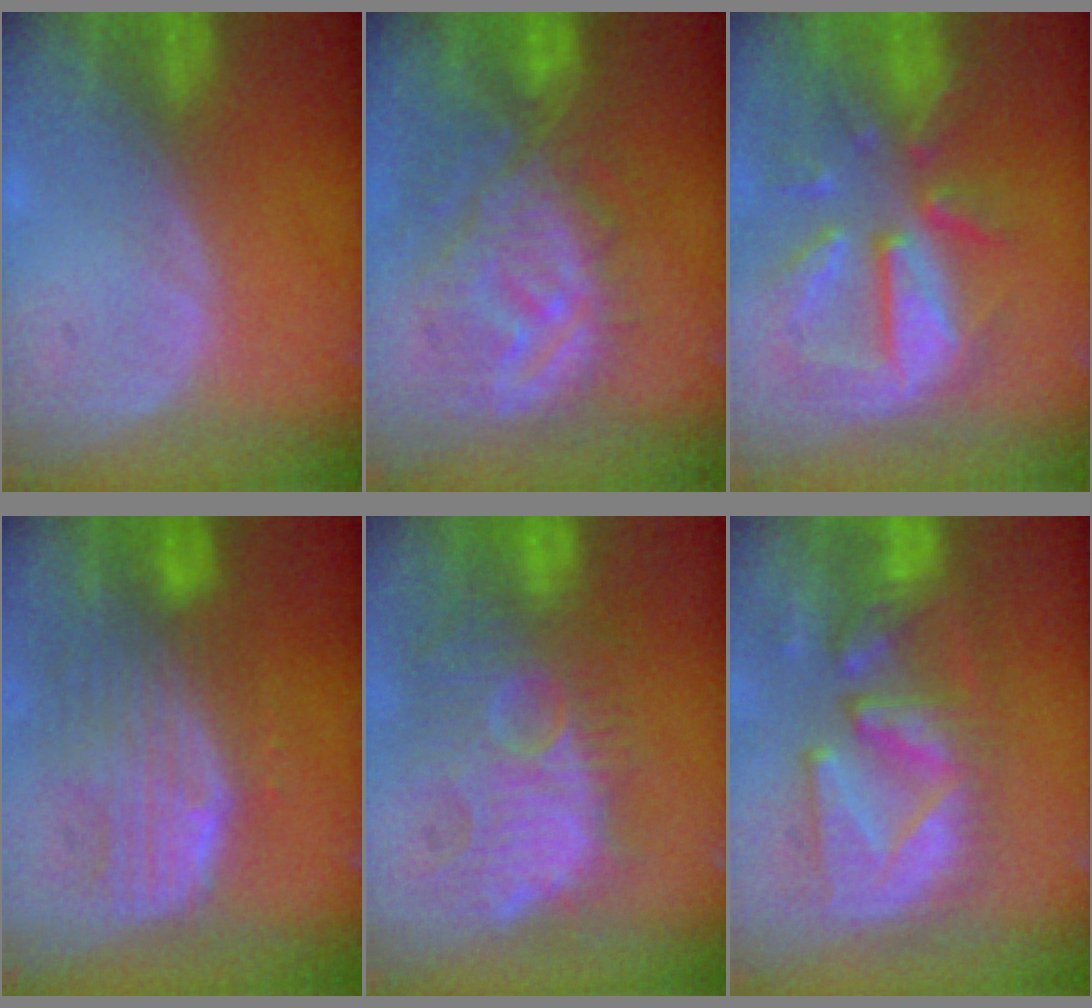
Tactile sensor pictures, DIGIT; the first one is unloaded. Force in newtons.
{"total": 11.2, "press": 10.4, "slide": 4.3}
{"total": 10.7, "press": 9.5, "slide": 5.0}
{"total": 10.2, "press": 8.9, "slide": 5.1}
{"total": 12.4, "press": 12.0, "slide": 3.4}
{"total": 12.0, "press": 11.0, "slide": 4.8}